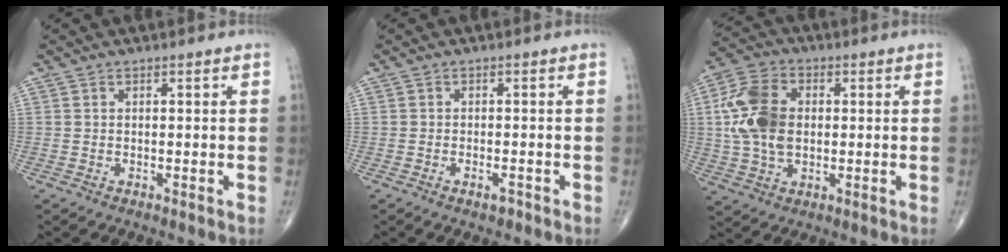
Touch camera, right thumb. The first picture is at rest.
{"total": 1.6, "force": [-1.0, 0.7, 1.1], "torque": [-0.019, 0.002, -0.017]}
{"total": 12.7, "force": [1.1, 8.4, 9.5], "torque": [-0.186, 0.012, 0.019]}